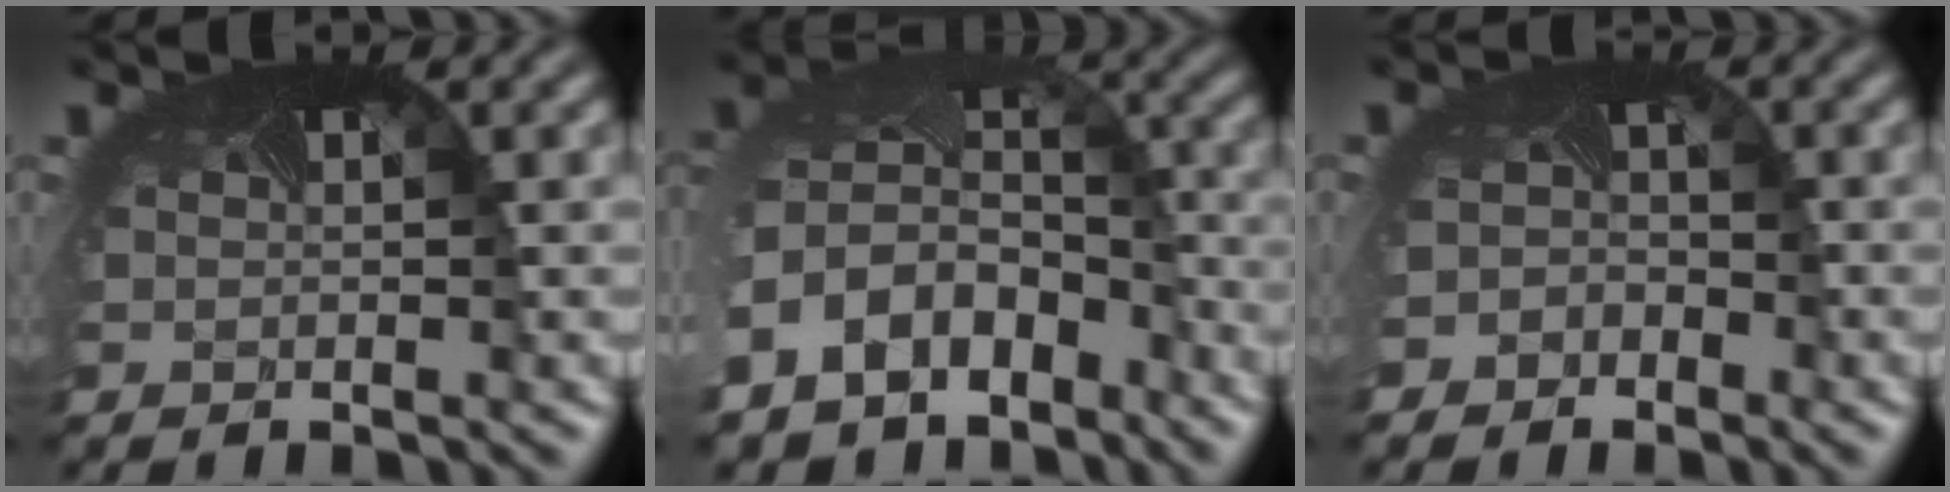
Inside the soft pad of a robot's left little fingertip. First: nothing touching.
{"total": 11.4, "force": [-5.5, 8.8, 4.7], "torque": [-0.147, -0.034, -0.081]}
{"total": 2.1, "force": [-1.7, 1.2, -0.4], "torque": [0.002, -0.009, -0.035]}